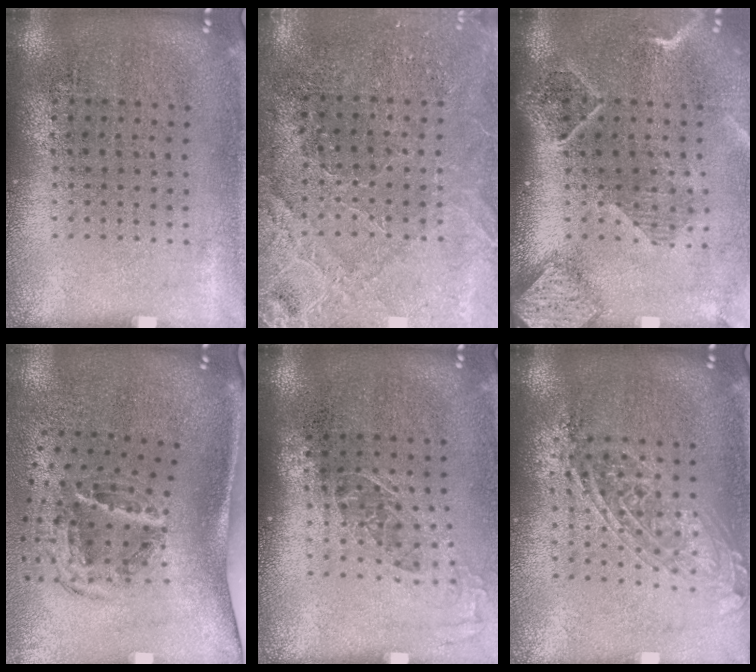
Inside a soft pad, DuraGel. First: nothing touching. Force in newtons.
{"total": 2.8, "press": 2.8, "slide": 0.3}
{"total": 2.6, "press": 2.0, "slide": 1.6}
{"total": 1.8, "press": 1.1, "slide": 1.5}
{"total": 1.1, "press": 1.0, "slide": 0.5}
{"total": 1.6, "press": 1.3, "slide": 0.8}